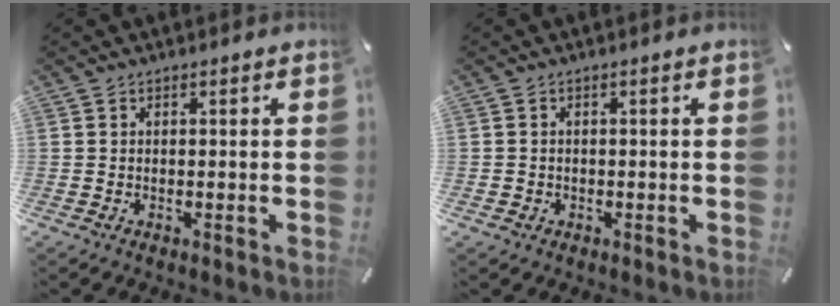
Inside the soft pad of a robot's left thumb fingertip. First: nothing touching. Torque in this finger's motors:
{"motor_torque": [-0.37, -0.25, -0.16, 0.25, 0.00]}